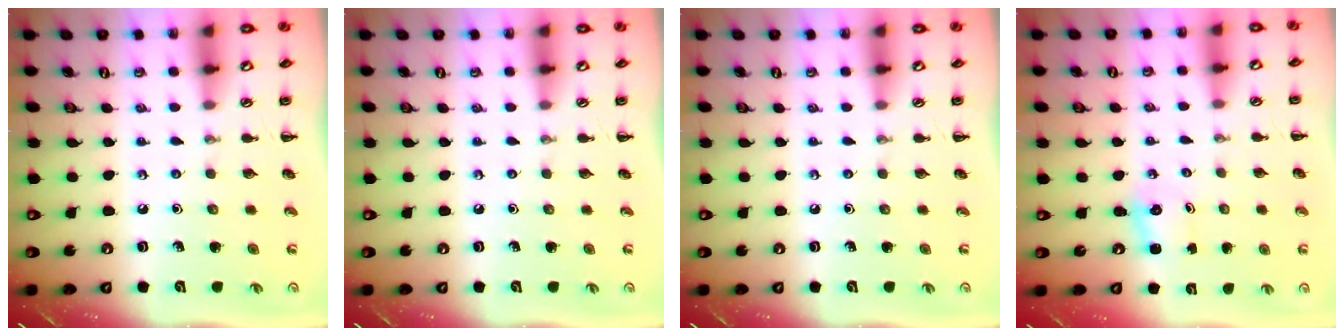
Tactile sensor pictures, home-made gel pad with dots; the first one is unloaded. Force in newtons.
{"total": 0.0}
{"total": 0.0}
{"total": 2.0, "press": 1.9, "slide": 0.7}